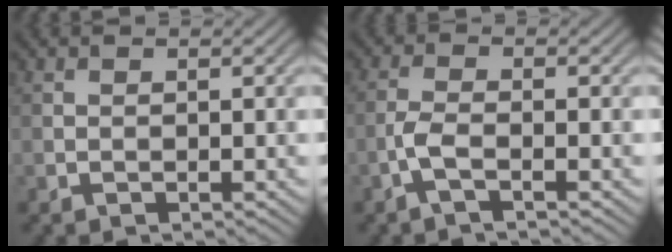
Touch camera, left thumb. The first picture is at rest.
{"total": 2.5, "force": [-1.4, 0.6, 2.1], "torque": [-0.050, 0.005, -0.038]}